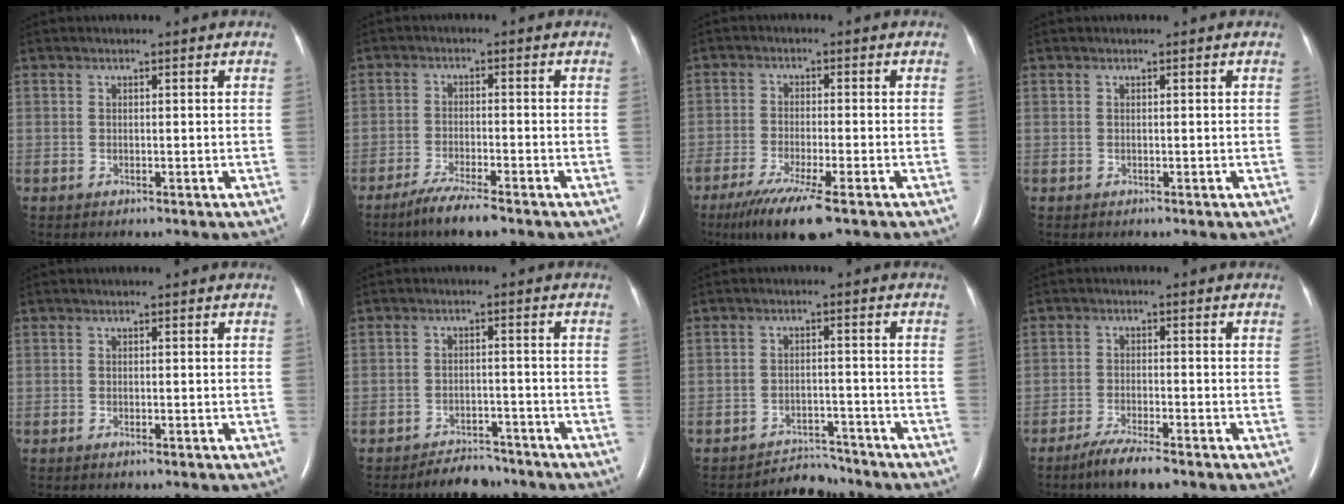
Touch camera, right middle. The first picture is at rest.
{"total": 5.5, "force": [-4.2, 0.3, 3.6], "torque": [-0.074, -0.014, -0.074]}
{"total": 9.2, "force": [-6.1, 0.7, 6.9], "torque": [-0.122, -0.024, -0.098]}
{"total": 0.0}
{"total": 0.5, "force": [-0.3, 0.1, 0.4], "torque": [-0.009, -0.001, -0.003]}
{"total": 4.9, "force": [-4.5, 1.8, 0.8], "torque": [-0.015, -0.001, -0.070]}
{"total": 4.4, "force": [-4.2, 0.6, -1.2], "torque": [0.018, 0.004, -0.064]}
{"total": 4.8, "force": [-3.6, 0.3, 3.1], "torque": [-0.064, -0.011, -0.065]}